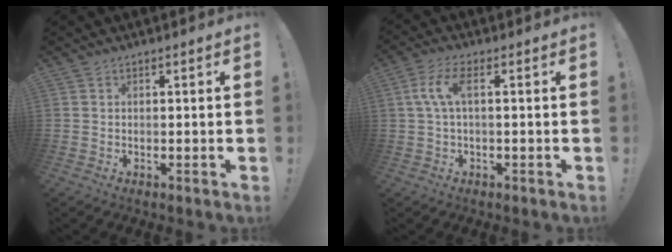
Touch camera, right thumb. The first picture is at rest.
{"total": 7.0, "force": [1.0, 2.2, 6.6], "torque": [-0.135, 0.002, 0.018]}